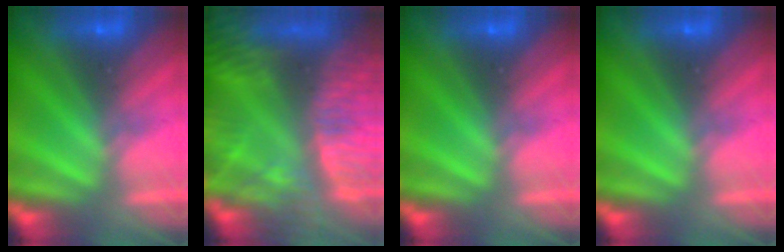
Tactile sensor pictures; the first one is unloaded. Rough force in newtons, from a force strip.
{"total": 8.9}
{"total": 0.0}
{"total": 0.0}